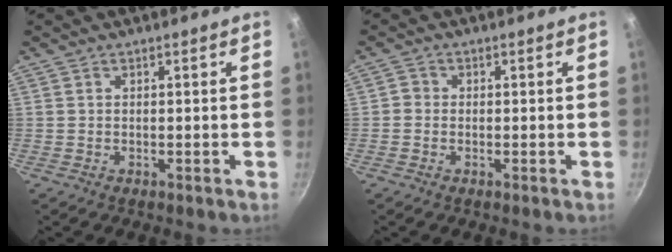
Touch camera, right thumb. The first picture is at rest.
{"total": 1.4, "force": [-0.6, 1.2, 0.4], "torque": [-0.001, 0.006, -0.015]}